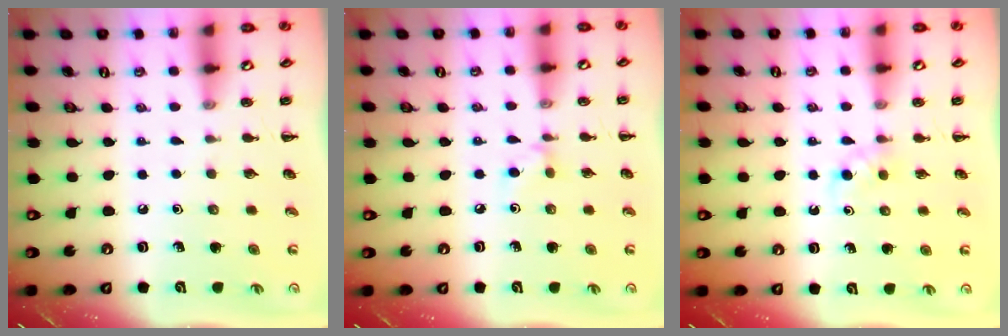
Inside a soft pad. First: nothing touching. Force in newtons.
{"total": 5.1, "press": 4.8, "slide": 1.8}
{"total": 2.9, "press": 2.6, "slide": 1.1}